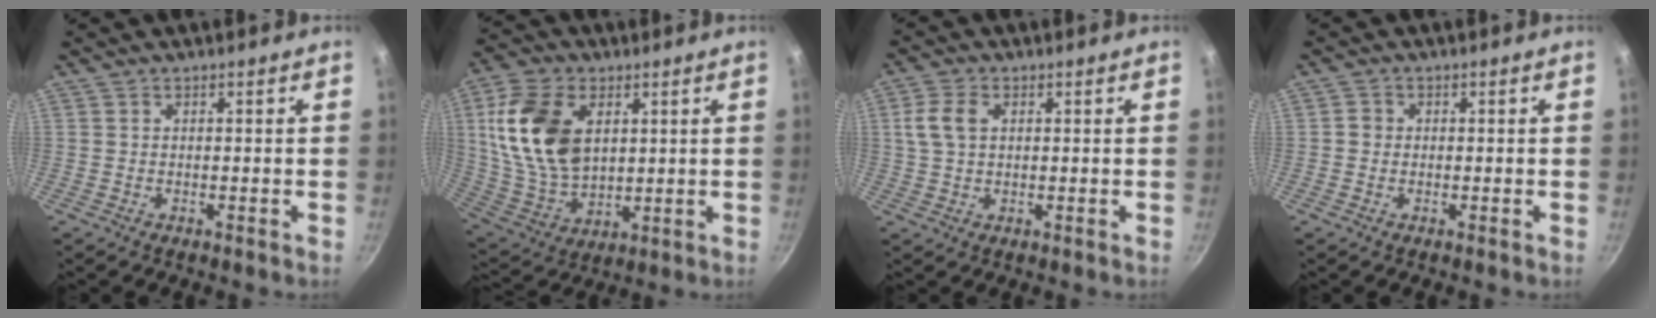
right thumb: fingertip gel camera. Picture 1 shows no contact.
{"total": 18.1, "force": [4.4, 11.6, 13.1], "torque": [-0.234, -0.012, 0.097]}
{"total": 5.4, "force": [1.3, 3.6, 3.9], "torque": [-0.073, 0.007, 0.023]}
{"total": 1.6, "force": [-0.2, 1.5, 0.5], "torque": [-0.003, 0.007, -0.005]}